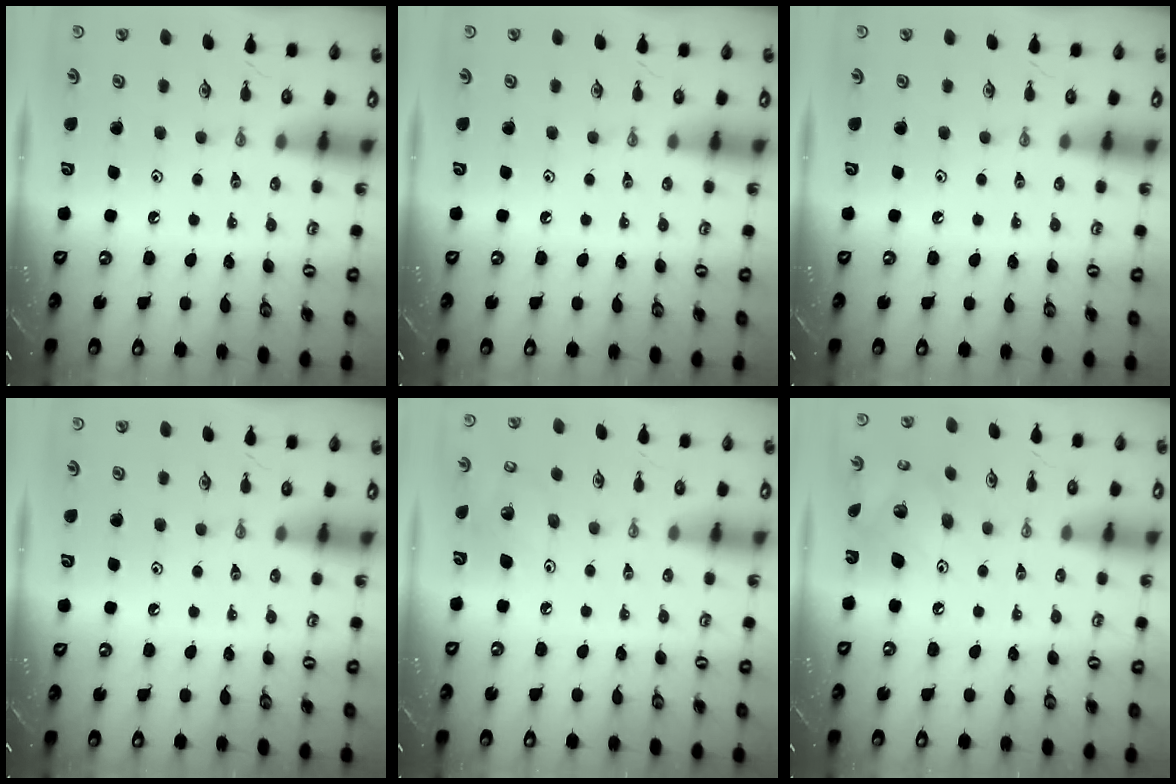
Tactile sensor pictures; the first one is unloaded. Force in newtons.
{"total": 0.0}
{"total": 0.0}
{"total": 0.0}
{"total": 7.2, "press": 7.0, "slide": 1.8}
{"total": 11.7, "press": 11.6, "slide": 1.1}